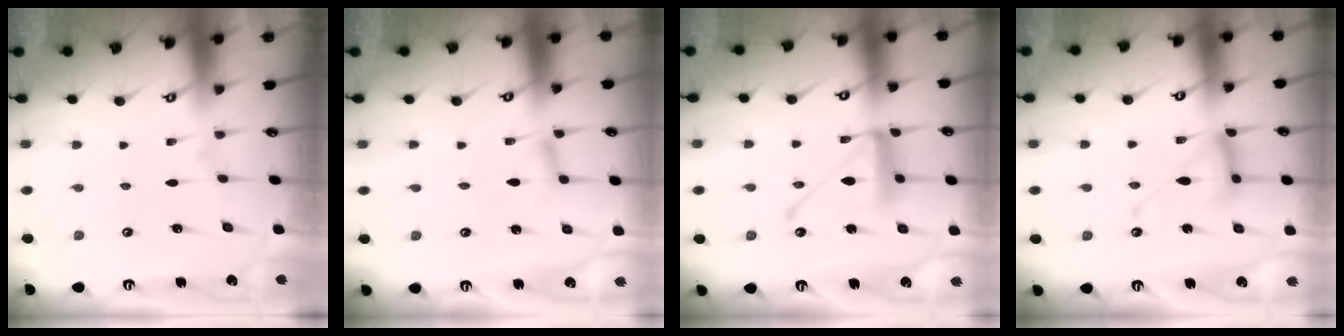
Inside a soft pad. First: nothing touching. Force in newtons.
{"total": 3.0, "press": 3.0, "slide": 0.2}
{"total": 17.2, "press": 17.1, "slide": 1.5}
{"total": 14.3, "press": 14.3, "slide": 1.5}